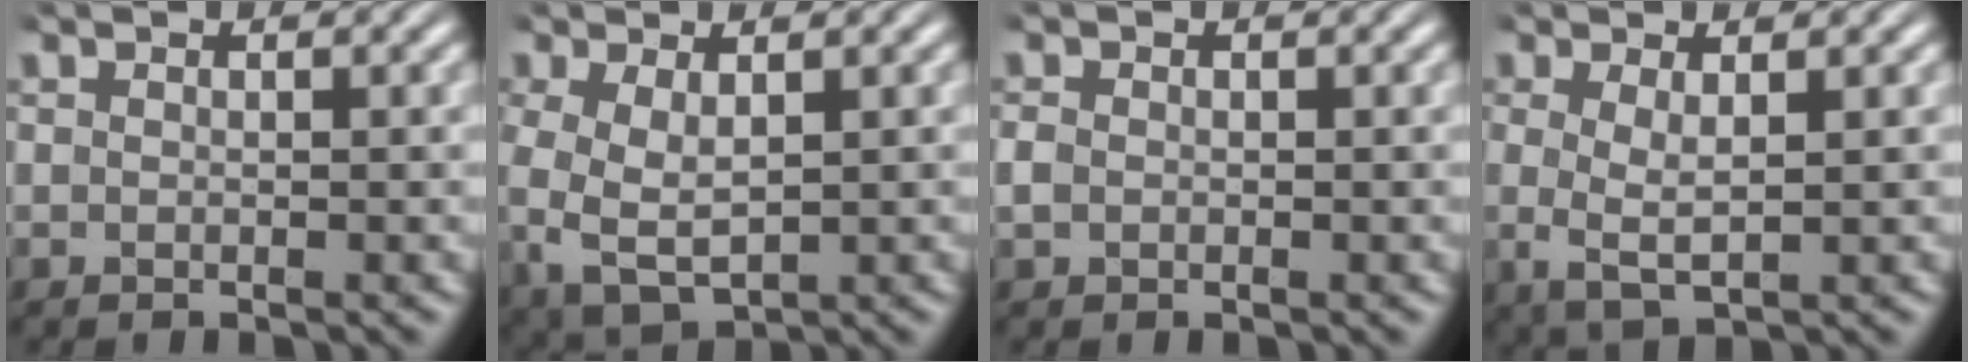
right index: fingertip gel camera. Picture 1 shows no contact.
{"total": 6.3, "force": [-0.9, 4.9, 3.8], "torque": [-0.116, -0.028, 0.001]}
{"total": 1.2, "force": [-0.4, 0.9, 0.5], "torque": [-0.023, -0.007, -0.003]}
{"total": 3.7, "force": [-0.1, 2.2, 3.0], "torque": [-0.075, -0.019, 0.009]}